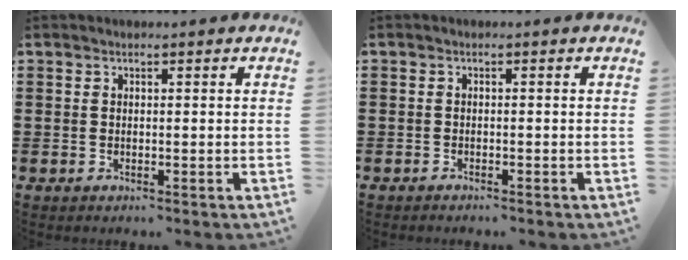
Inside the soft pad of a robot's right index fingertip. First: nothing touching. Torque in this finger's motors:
{"motor_torque": [-0.79, 0.84, -0.14, -0.21]}